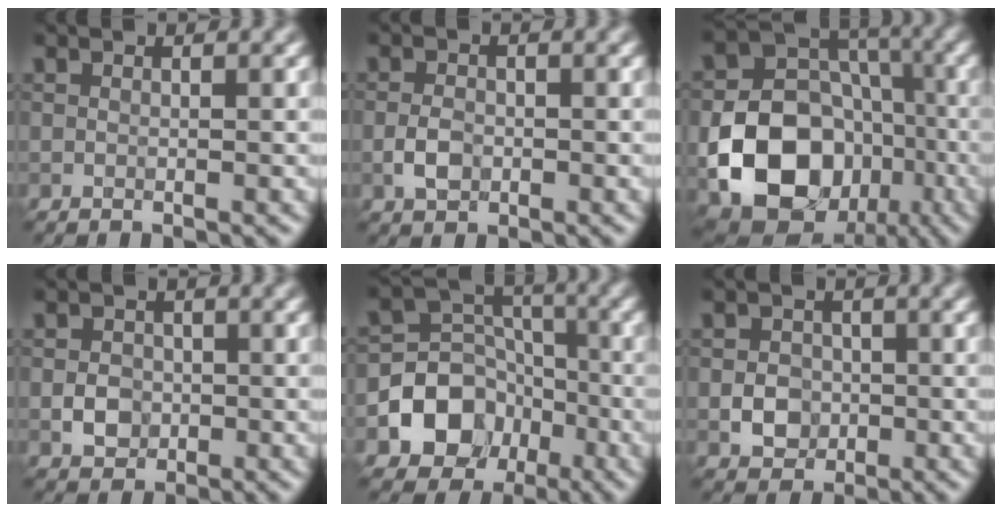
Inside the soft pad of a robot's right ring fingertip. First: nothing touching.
{"total": 2.1, "force": [-0.6, 1.4, 1.4], "torque": [-0.028, 0.001, -0.016]}
{"total": 15.4, "force": [-4.9, 12.4, 7.7], "torque": [-0.143, -0.030, -0.108]}
{"total": 2.2, "force": [-0.5, 1.9, 1.0], "torque": [-0.013, -0.001, -0.012]}
{"total": 7.7, "force": [-3.2, 6.4, 2.9], "torque": [-0.035, -0.001, -0.069]}
{"total": 2.7, "force": [-0.5, 2.3, 1.2], "torque": [-0.016, -0.002, -0.012]}